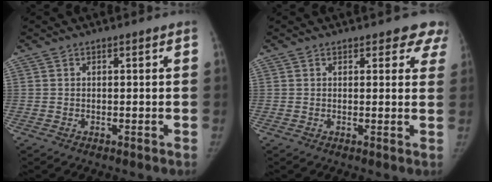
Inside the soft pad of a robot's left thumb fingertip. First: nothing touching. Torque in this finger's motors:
{"motor_torque": [0.37, 0.06, 0.46, -0.10, 0.06]}